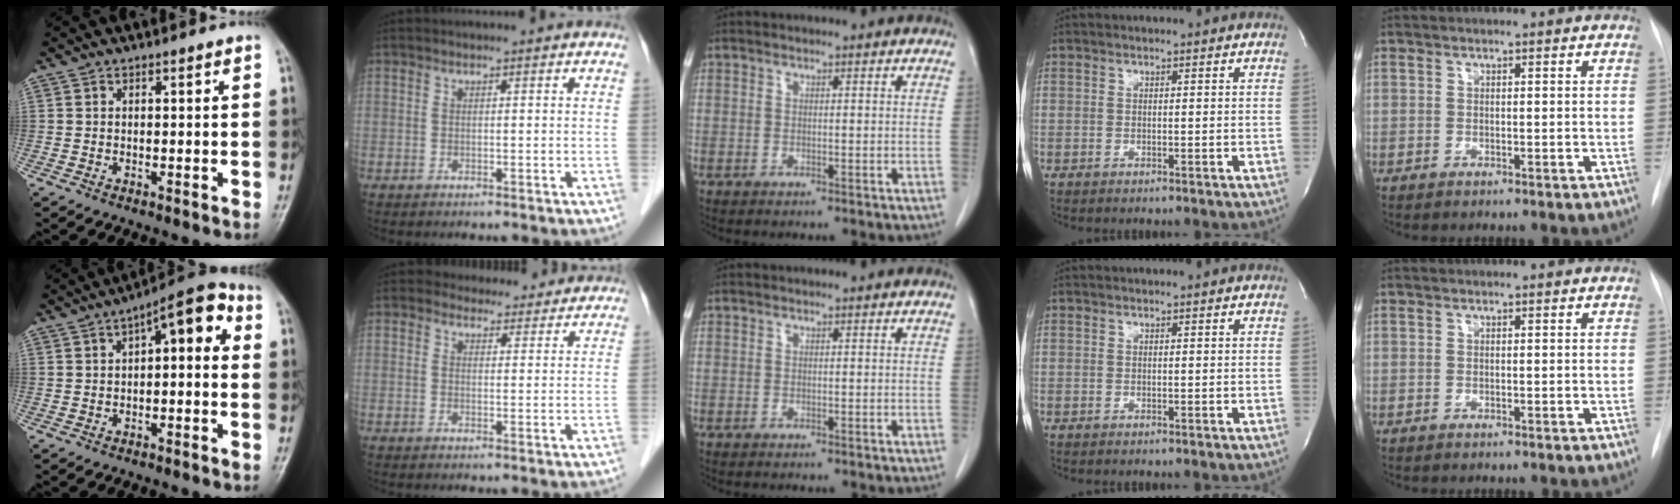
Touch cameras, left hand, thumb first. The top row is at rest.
{"thumb": {"total": 9.6, "force": [2.0, 4.1, 8.4], "torque": [-0.094, 0.036, 0.015]}, "index": {"total": 6.5, "force": [6.0, 2.5, 0.4], "torque": [0.005, 0.008, 0.062]}}